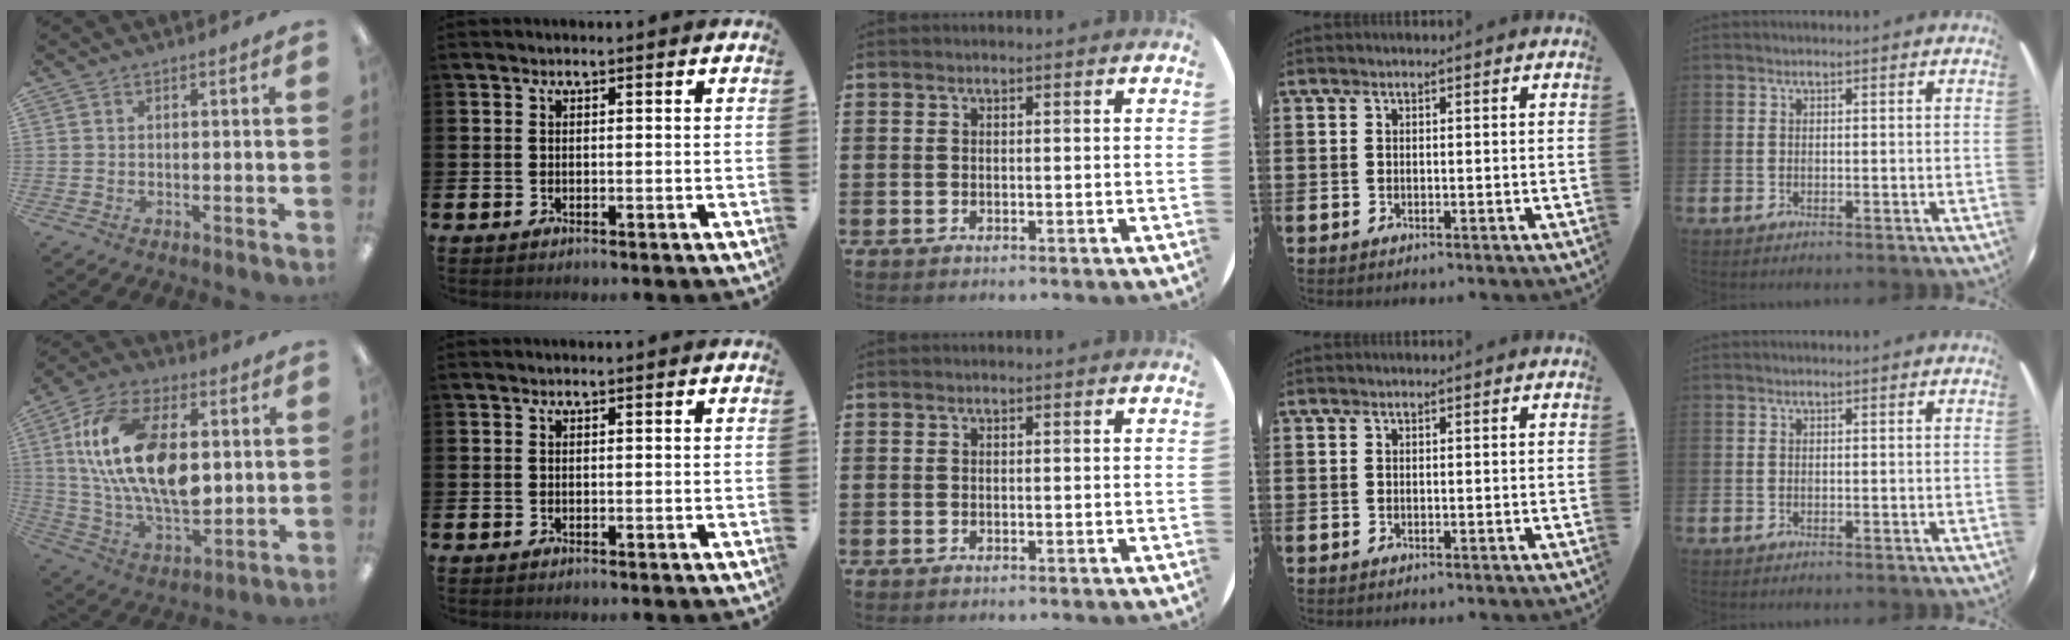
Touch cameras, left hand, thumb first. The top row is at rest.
{"thumb": {"total": 21.0, "force": [3.6, 12.2, 16.7], "torque": [-0.326, 0.005, 0.059]}}